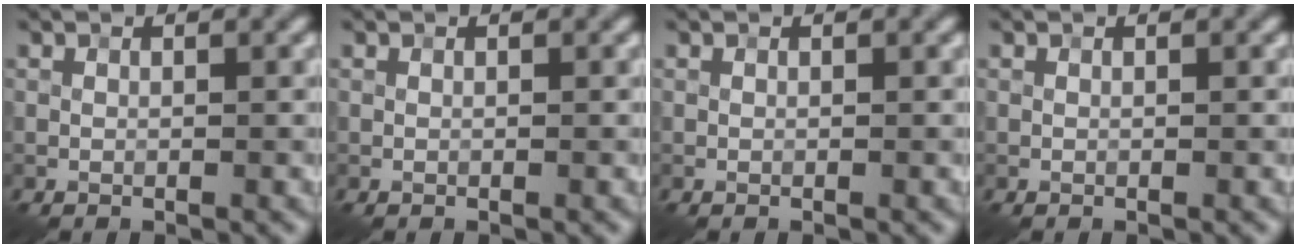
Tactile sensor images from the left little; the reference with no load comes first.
{"total": 0.0}
{"total": 0.0}
{"total": 0.0}